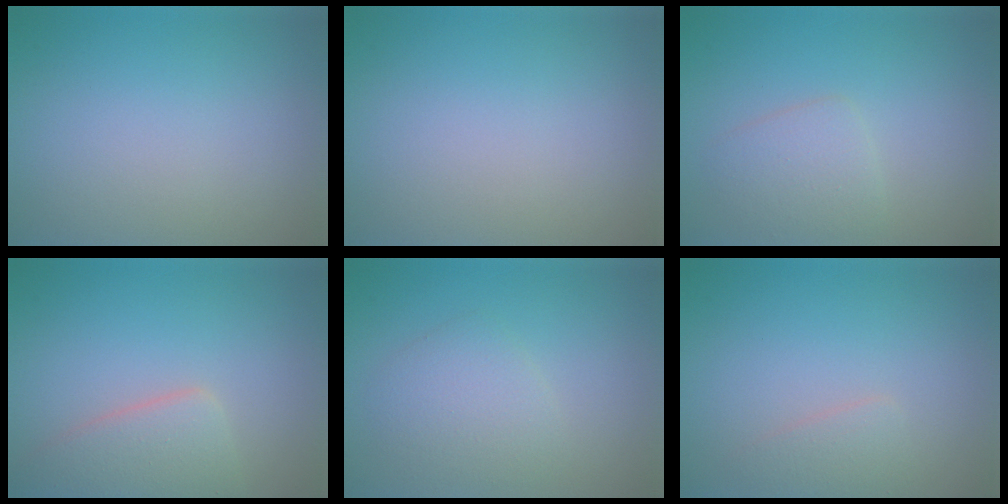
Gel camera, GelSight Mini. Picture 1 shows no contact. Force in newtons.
{"total": 0.0}
{"total": 2.2, "press": 2.2, "slide": 0.1}
{"total": 3.8, "press": 3.8, "slide": 0.2}
{"total": 2.8, "press": 2.8, "slide": 0.1}
{"total": 1.3, "press": 1.3, "slide": 0.1}